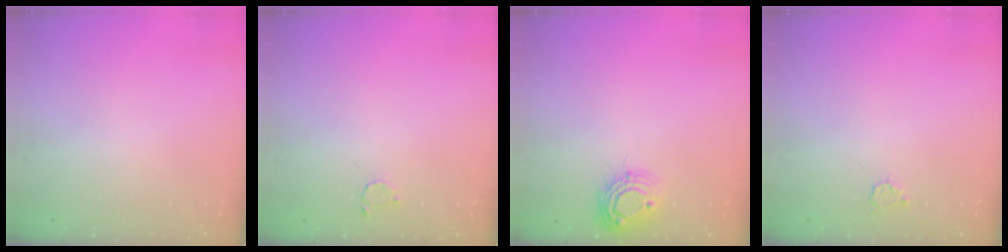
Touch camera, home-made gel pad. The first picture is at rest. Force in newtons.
{"total": 2.1, "press": 2.1, "slide": 0.3}
{"total": 9.8, "press": 9.7, "slide": 0.8}
{"total": 3.0, "press": 3.0, "slide": 0.4}